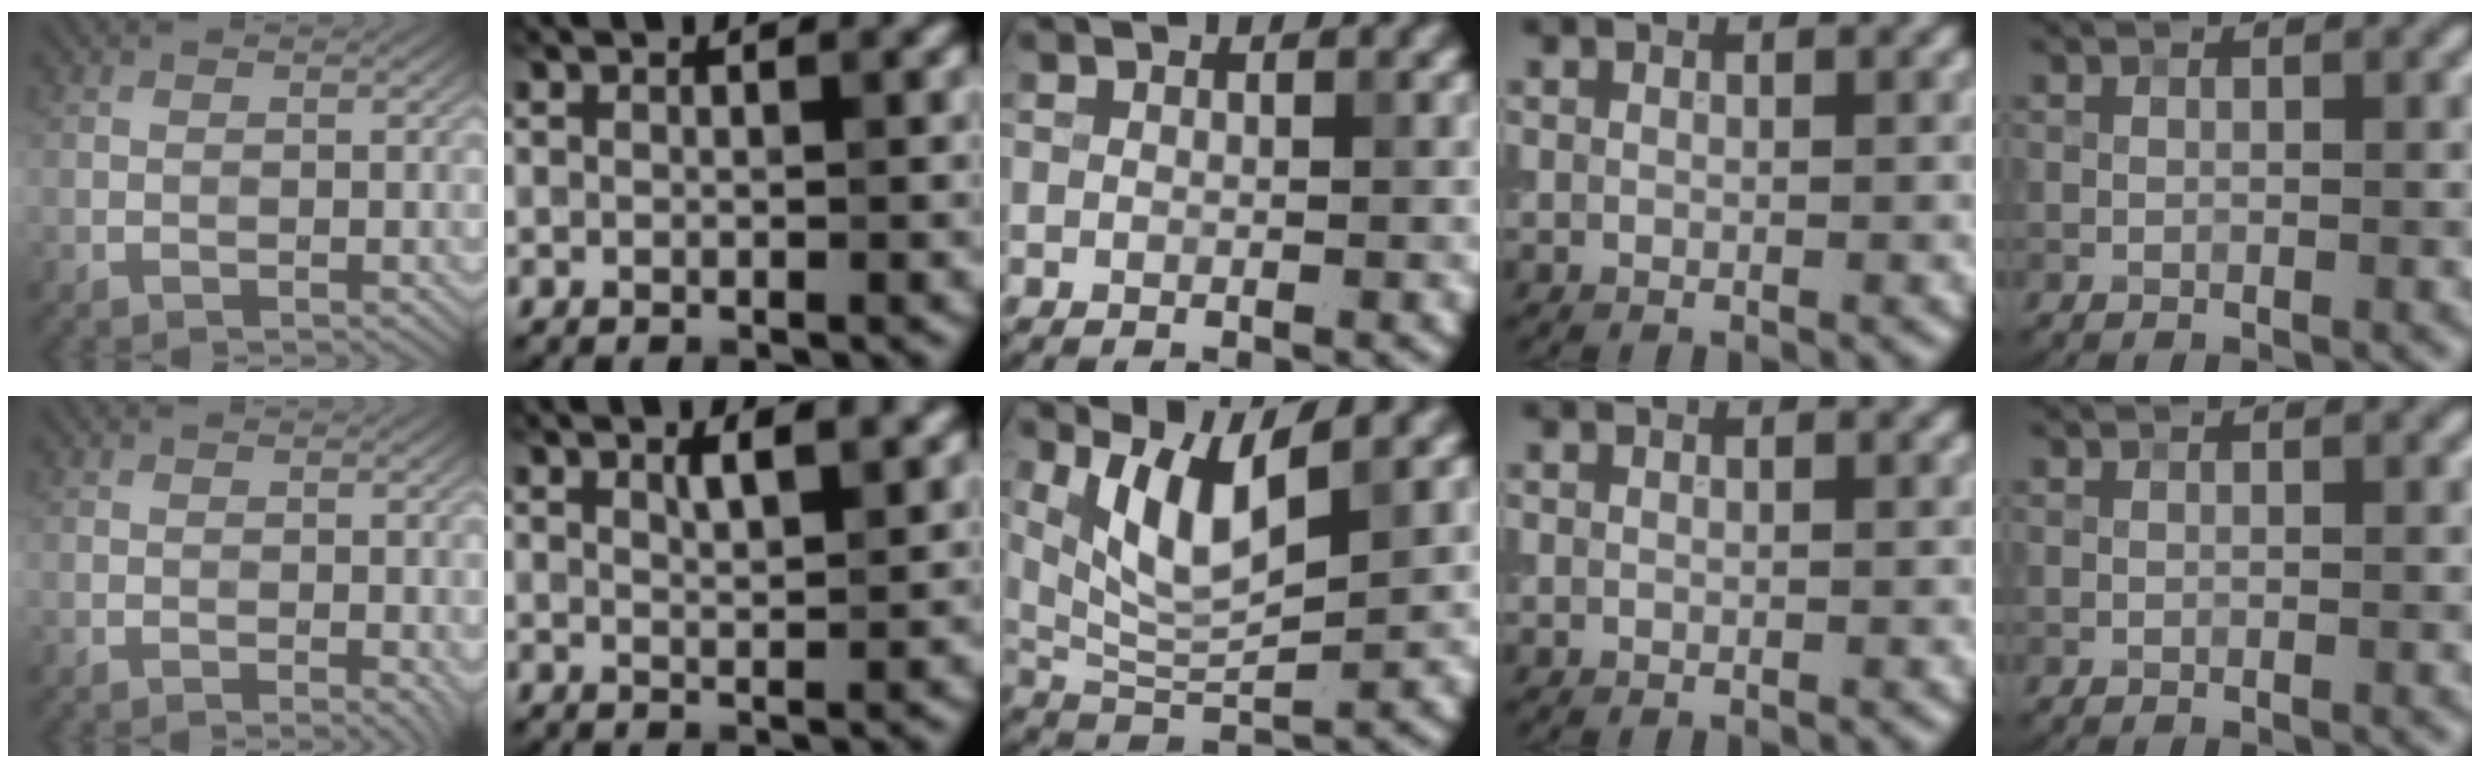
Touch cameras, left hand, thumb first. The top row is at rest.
{"thumb": {"total": 1.1, "force": [-0.2, 0.4, 1.1], "torque": [-0.015, -0.006, -0.004]}, "index": {"total": 2.1, "force": [1.3, 0.7, 1.6], "torque": [-0.024, 0.001, 0.023]}, "middle": {"total": 5.8, "force": [2.5, 1.6, 5.0], "torque": [-0.106, -0.011, 0.055]}}